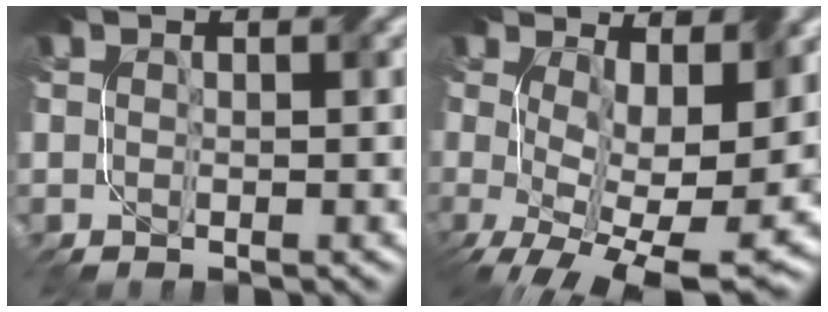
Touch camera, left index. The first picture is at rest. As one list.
[{"total": 11.6, "force": [-0.2, 6.3, 9.8], "torque": [-0.159, -0.034, 0.029]}]